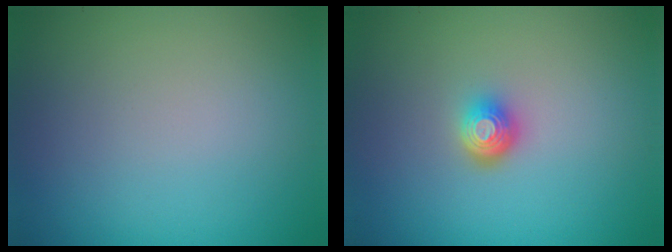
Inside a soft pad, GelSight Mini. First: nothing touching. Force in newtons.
{"total": 2.0, "press": 1.5, "slide": 1.4}